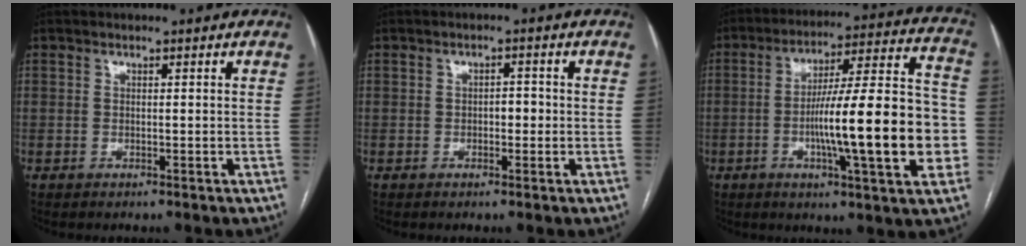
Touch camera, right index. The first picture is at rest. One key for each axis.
{"total": 2.0, "fx": -0.2, "fy": 1.1, "fz": 1.7, "tx": -0.022, "ty": 0.007, "tz": -0.003}
{"total": 21.0, "fx": -4.0, "fy": 2.2, "fz": 20.5, "tx": -0.274, "ty": 0.023, "tz": -0.057}